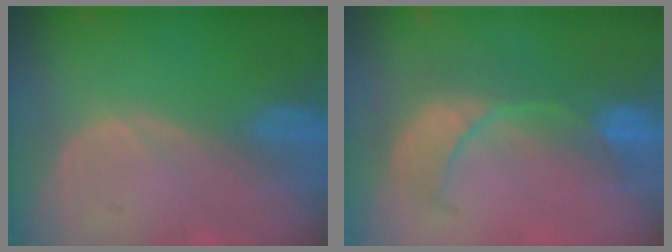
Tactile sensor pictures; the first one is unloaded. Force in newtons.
{"total": 7.9, "press": 7.7, "slide": 1.5}